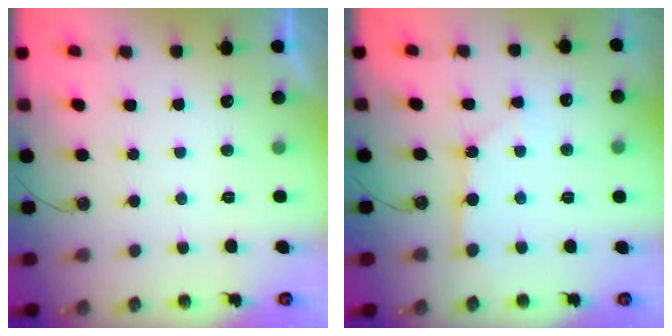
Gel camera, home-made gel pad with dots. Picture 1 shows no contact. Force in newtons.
{"total": 2.6, "press": 2.6, "slide": 0.3}